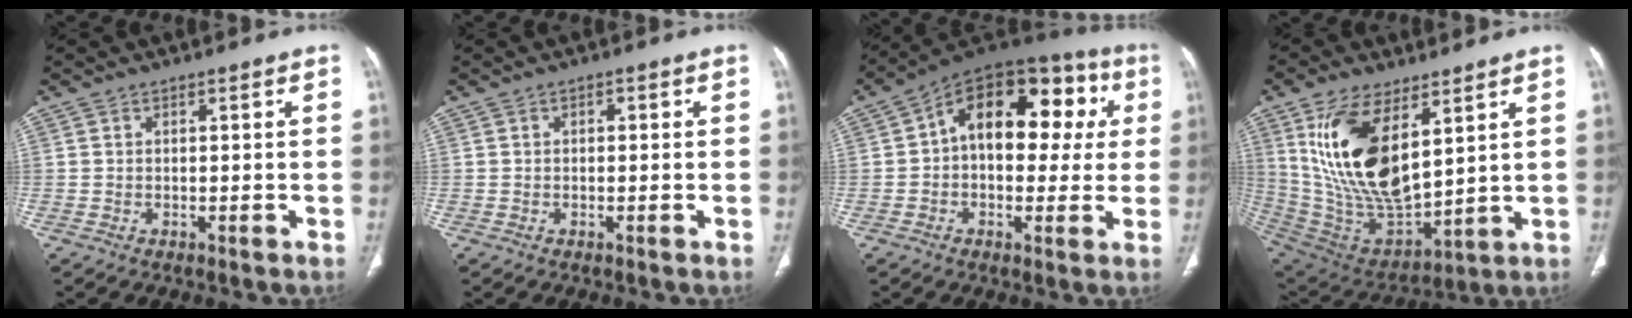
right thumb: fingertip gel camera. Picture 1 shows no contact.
{"total": 1.0, "force": [0.2, 0.7, 0.7], "torque": [-0.006, 0.003, -0.001]}
{"total": 20.4, "force": [3.5, 12.4, 15.8], "torque": [-0.178, 0.042, 0.038]}
{"total": 21.1, "force": [7.9, 10.0, 16.9], "torque": [-0.310, -0.036, 0.168]}